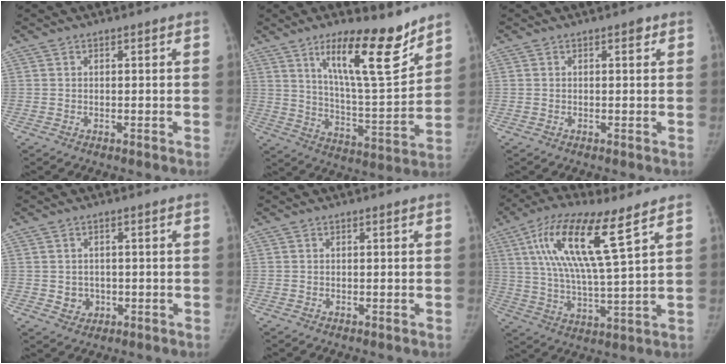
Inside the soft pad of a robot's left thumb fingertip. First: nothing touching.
{"total": 17.3, "force": [11.4, 4.2, 12.3], "torque": [-0.165, -0.082, 0.195]}
{"total": 1.1, "force": [0.5, 0.6, 0.7], "torque": [-0.005, 0.000, 0.005]}
{"total": 3.2, "force": [-0.4, 2.9, 1.1], "torque": [-0.002, 0.002, 0.002]}
{"total": 0.0}
{"total": 16.0, "force": [7.4, 3.2, 13.8], "torque": [-0.273, -0.022, 0.138]}